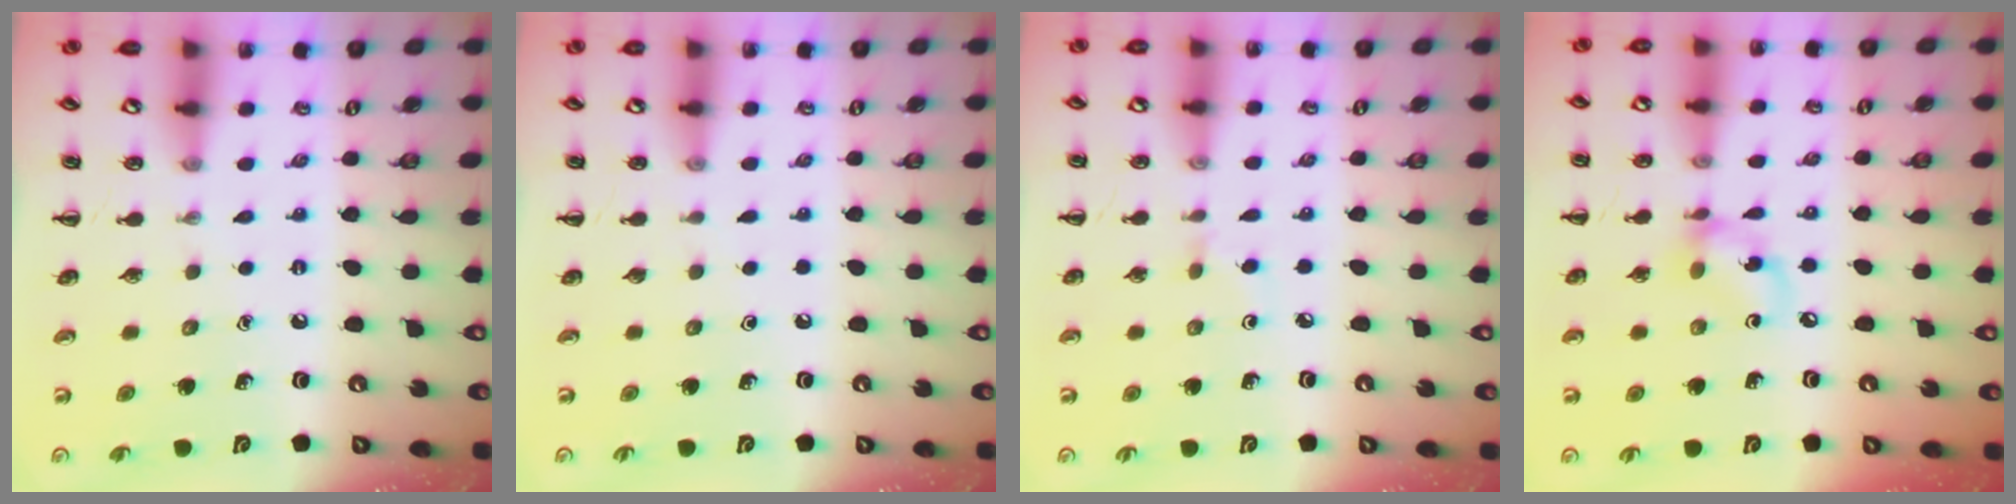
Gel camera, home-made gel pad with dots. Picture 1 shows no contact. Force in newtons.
{"total": 0.0}
{"total": 2.0, "press": 1.8, "slide": 0.8}
{"total": 8.5, "press": 8.4, "slide": 1.3}